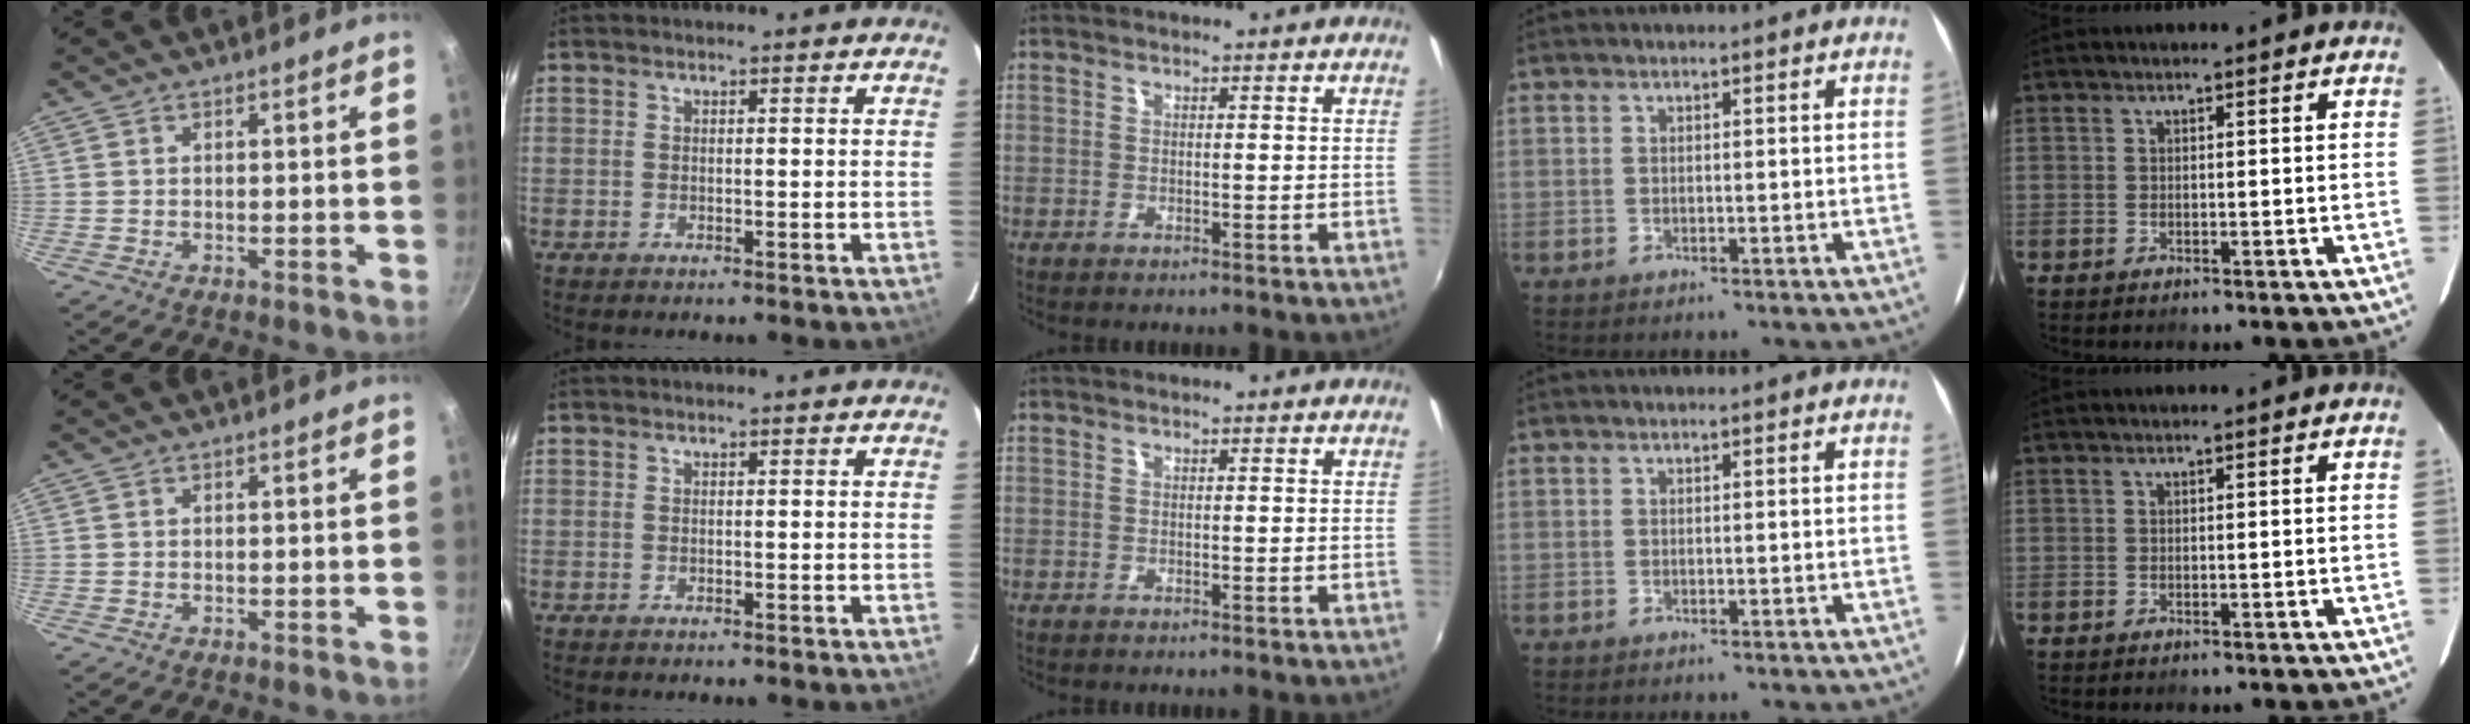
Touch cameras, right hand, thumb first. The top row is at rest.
{}